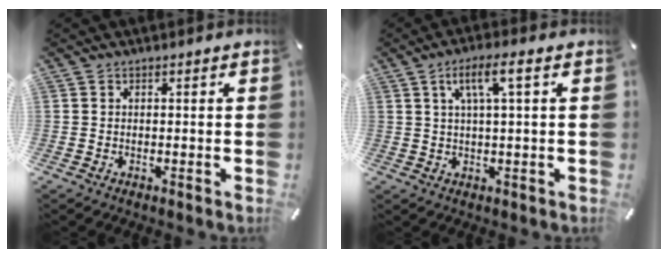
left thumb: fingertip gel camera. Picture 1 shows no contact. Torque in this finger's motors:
{"motor_torque": [0.74, 0.97, 0.66, -0.73, 0.29]}